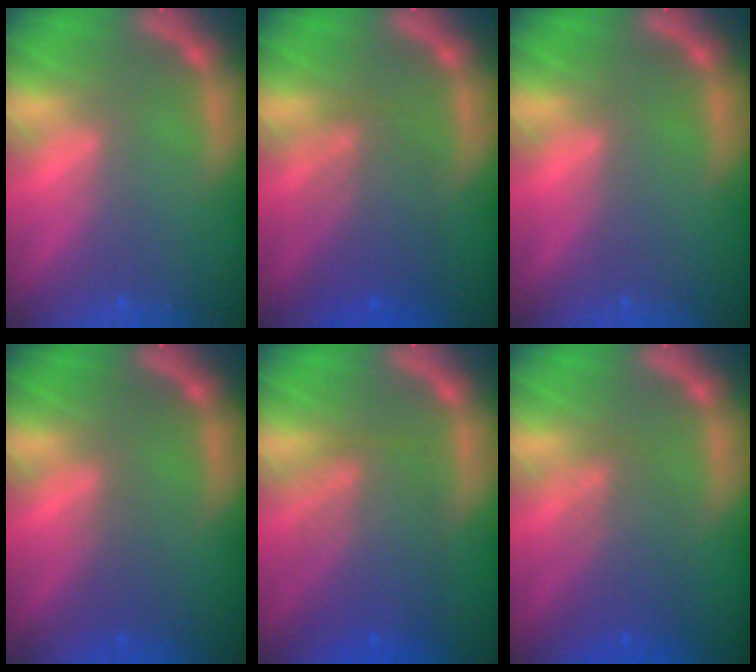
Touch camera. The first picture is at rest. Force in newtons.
{"total": 5.1}
{"total": 0.0}
{"total": 1.5}
{"total": 6.6}
{"total": 4.6}